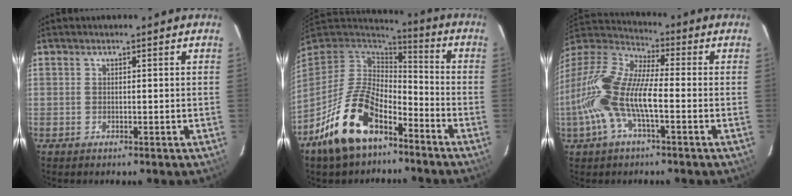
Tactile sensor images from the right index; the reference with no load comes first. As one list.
[{"total": 17.1, "force": [-9.9, 8.5, 11.0], "torque": [-0.228, -0.011, -0.179]}, {"total": 17.8, "force": [-4.7, 5.9, 16.1], "torque": [-0.323, -0.009, -0.104]}]